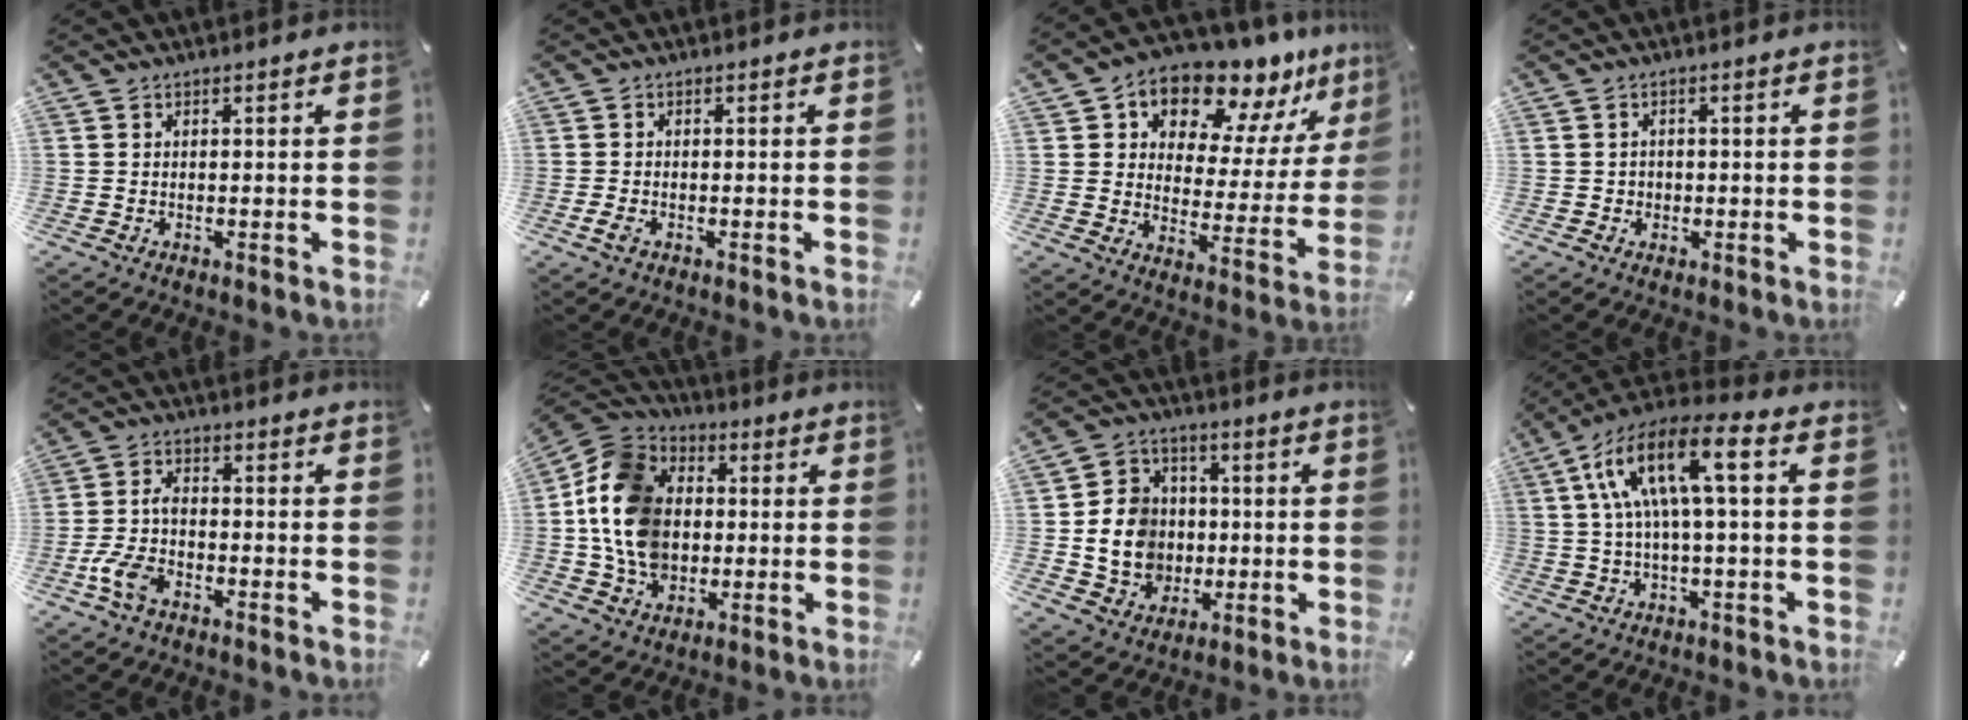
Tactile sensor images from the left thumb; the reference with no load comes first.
{"total": 1.6, "force": [-0.8, 0.8, 1.1], "torque": [-0.025, -0.001, -0.016]}
{"total": 13.1, "force": [11.0, 6.0, 3.6], "torque": [-0.068, -0.102, 0.193]}
{"total": 1.5, "force": [-0.2, 1.5, 0.4], "torque": [-0.008, 0.006, -0.007]}
{"total": 6.8, "force": [-3.2, 3.8, 4.7], "torque": [-0.105, 0.015, -0.063]}
{"total": 15.9, "force": [-1.0, 13.3, 8.7], "torque": [-0.204, 0.020, -0.020]}
{"total": 12.1, "force": [-0.7, 11.0, 5.0], "torque": [-0.103, 0.008, -0.004]}
{"total": 13.8, "force": [2.9, 3.9, 12.9], "torque": [-0.264, -0.006, 0.046]}